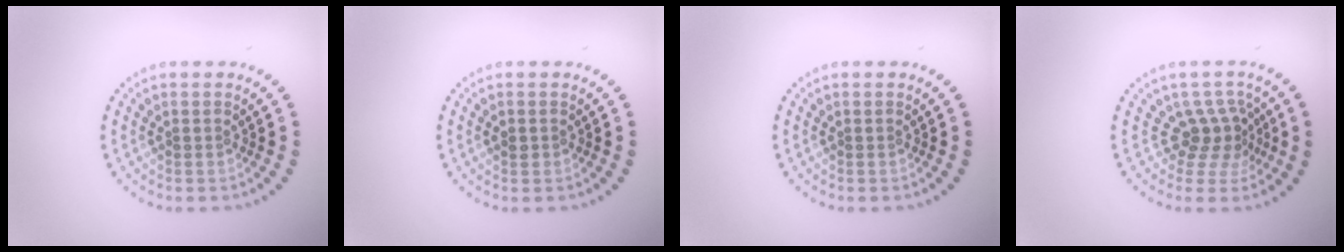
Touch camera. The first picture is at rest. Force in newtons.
{"total": 0.7, "press": 0.7, "slide": 0.1}
{"total": 0.0}
{"total": 3.0, "press": 2.0, "slide": 2.2}